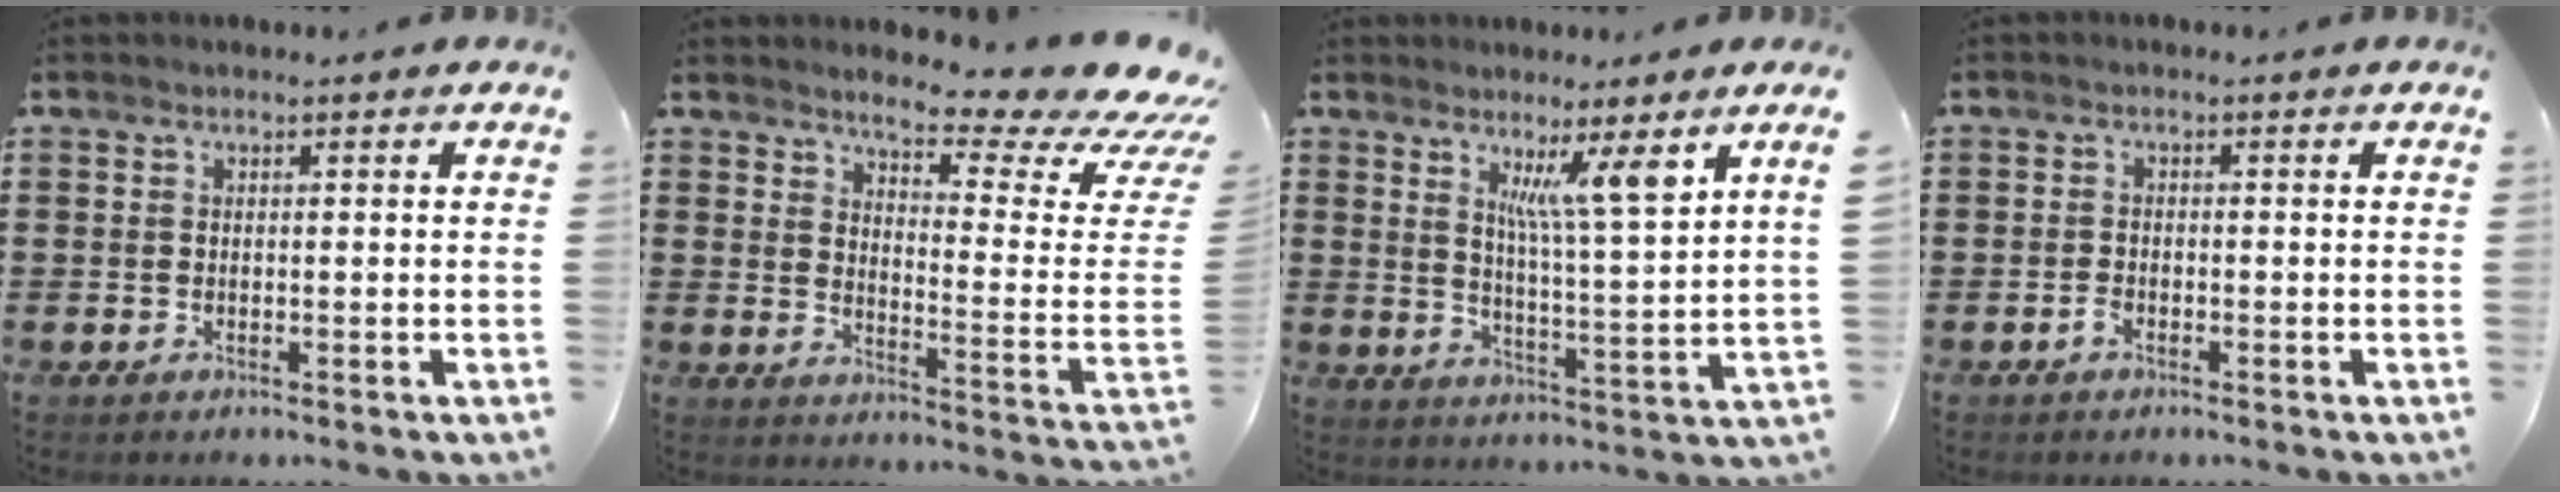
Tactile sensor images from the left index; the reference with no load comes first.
{"total": 7.1, "force": [5.7, 0.6, 4.2], "torque": [-0.073, -0.055, 0.088]}
{"total": 7.3, "force": [4.7, -0.9, 5.5], "torque": [-0.098, -0.028, 0.071]}
{"total": 1.2, "force": [-0.9, 0.6, 0.6], "torque": [-0.016, -0.002, -0.017]}